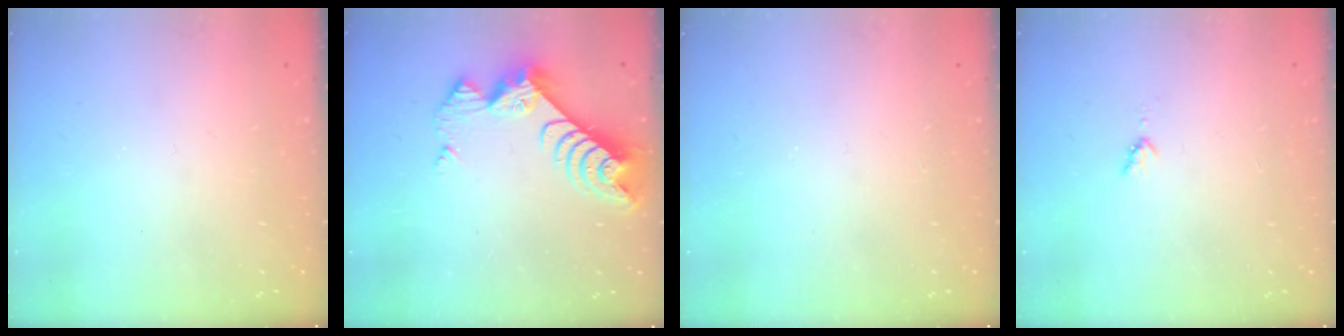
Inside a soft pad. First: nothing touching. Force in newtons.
{"total": 9.7, "press": 9.7, "slide": 0.8}
{"total": 1.7, "press": 1.7, "slide": 0.2}
{"total": 2.8, "press": 2.8, "slide": 0.4}